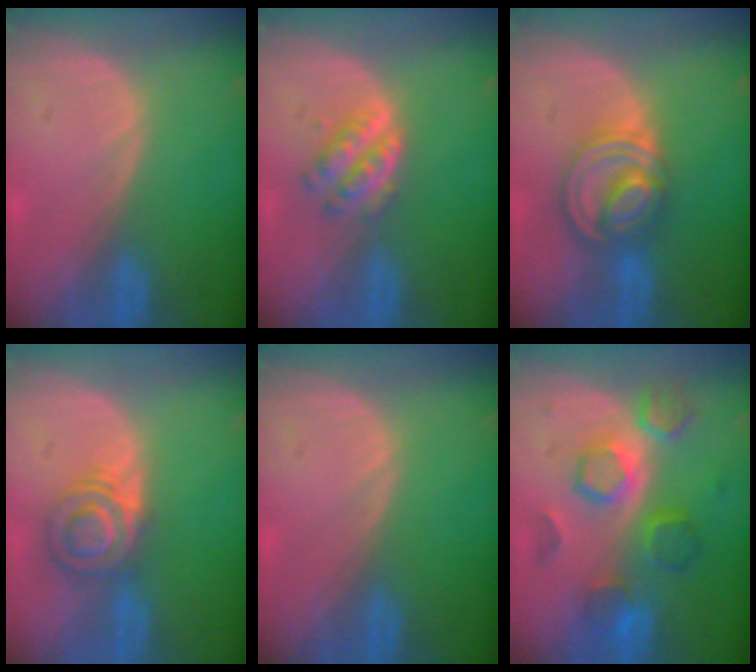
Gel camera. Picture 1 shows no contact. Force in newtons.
{"total": 4.8, "press": 4.4, "slide": 2.1}
{"total": 8.0, "press": 6.9, "slide": 3.9}
{"total": 5.7, "press": 5.6, "slide": 0.9}
{"total": 0.0}
{"total": 8.3, "press": 8.1, "slide": 2.0}